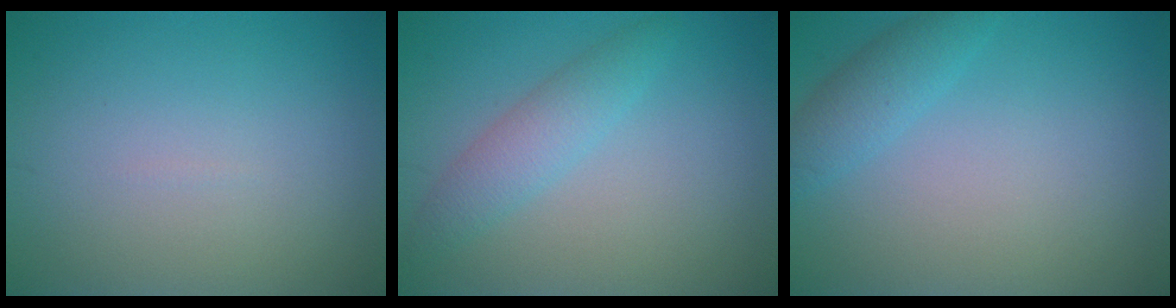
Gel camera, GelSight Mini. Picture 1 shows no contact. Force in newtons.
{"total": 2.8, "press": 2.8, "slide": 0.1}
{"total": 2.4, "press": 2.4, "slide": 0.1}